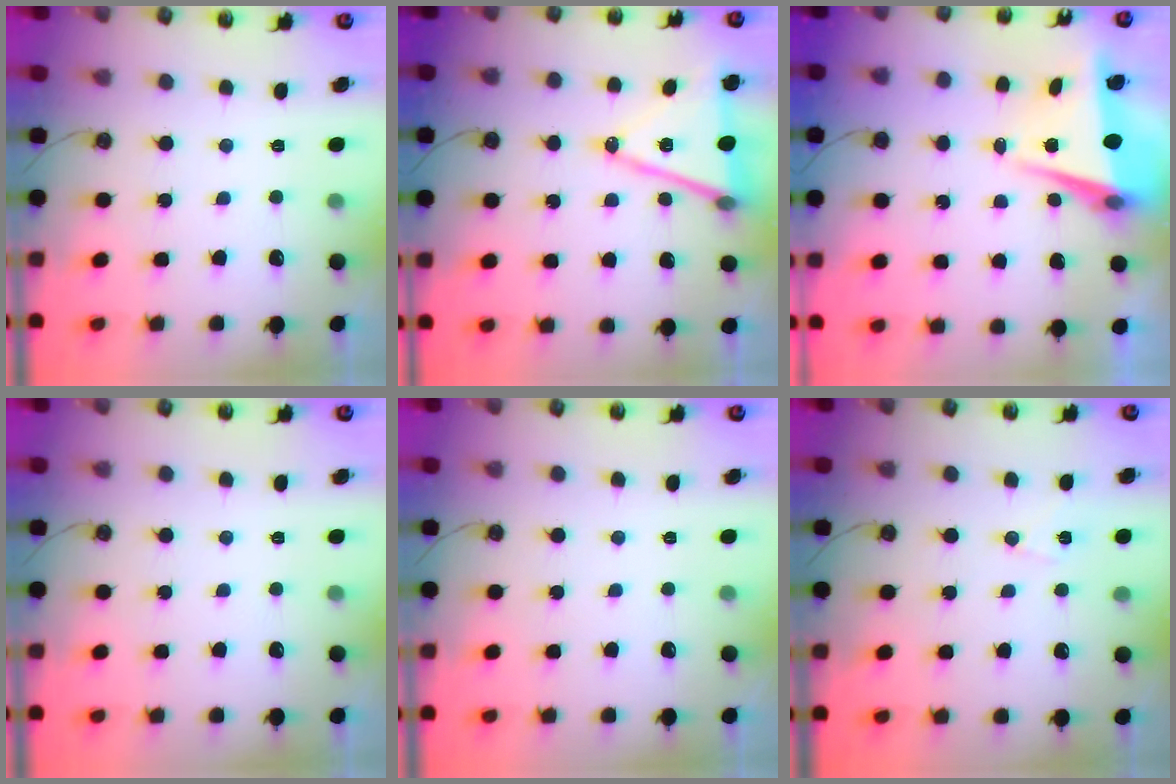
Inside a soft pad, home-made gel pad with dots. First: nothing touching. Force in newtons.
{"total": 14.8, "press": 14.3, "slide": 3.9}
{"total": 6.3, "press": 6.1, "slide": 1.6}
{"total": 0.0}
{"total": 0.0}
{"total": 6.4, "press": 6.3, "slide": 1.2}